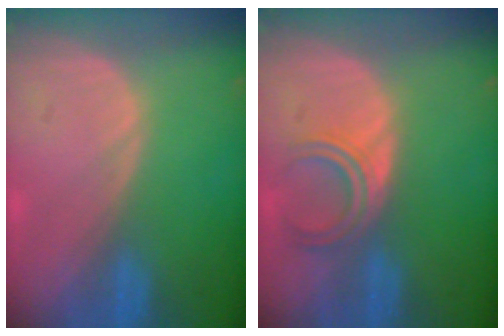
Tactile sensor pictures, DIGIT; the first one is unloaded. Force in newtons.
{"total": 4.4, "press": 4.1, "slide": 1.6}